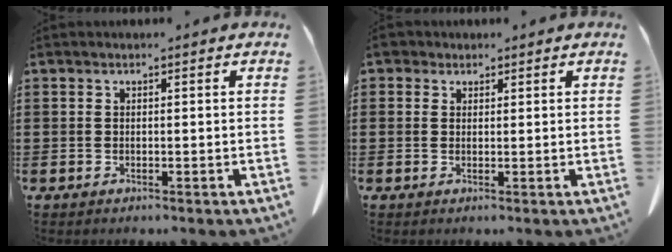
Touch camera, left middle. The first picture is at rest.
{"total": 2.0, "force": [1.5, 1.2, 0.5], "torque": [-0.016, 0.007, 0.030]}